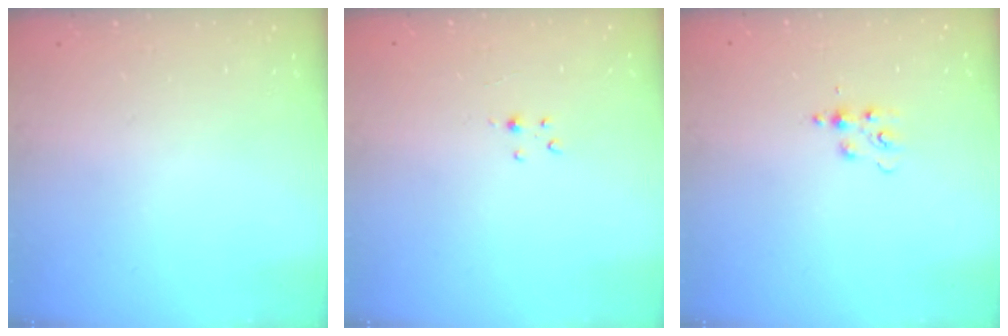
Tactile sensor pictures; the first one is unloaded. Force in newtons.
{"total": 2.5, "press": 2.5, "slide": 0.3}
{"total": 4.1, "press": 4.1, "slide": 0.5}